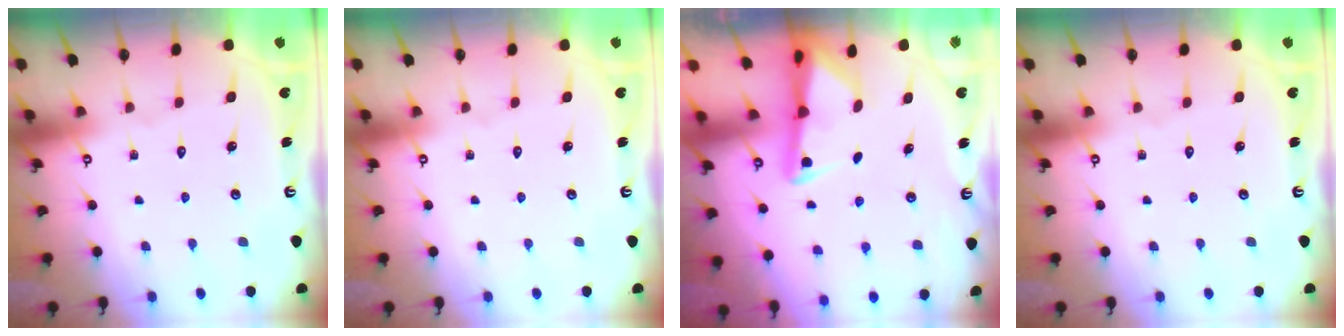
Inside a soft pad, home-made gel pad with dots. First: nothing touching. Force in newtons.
{"total": 0.0}
{"total": 3.6, "press": 3.6, "slide": 0.5}
{"total": 0.0}